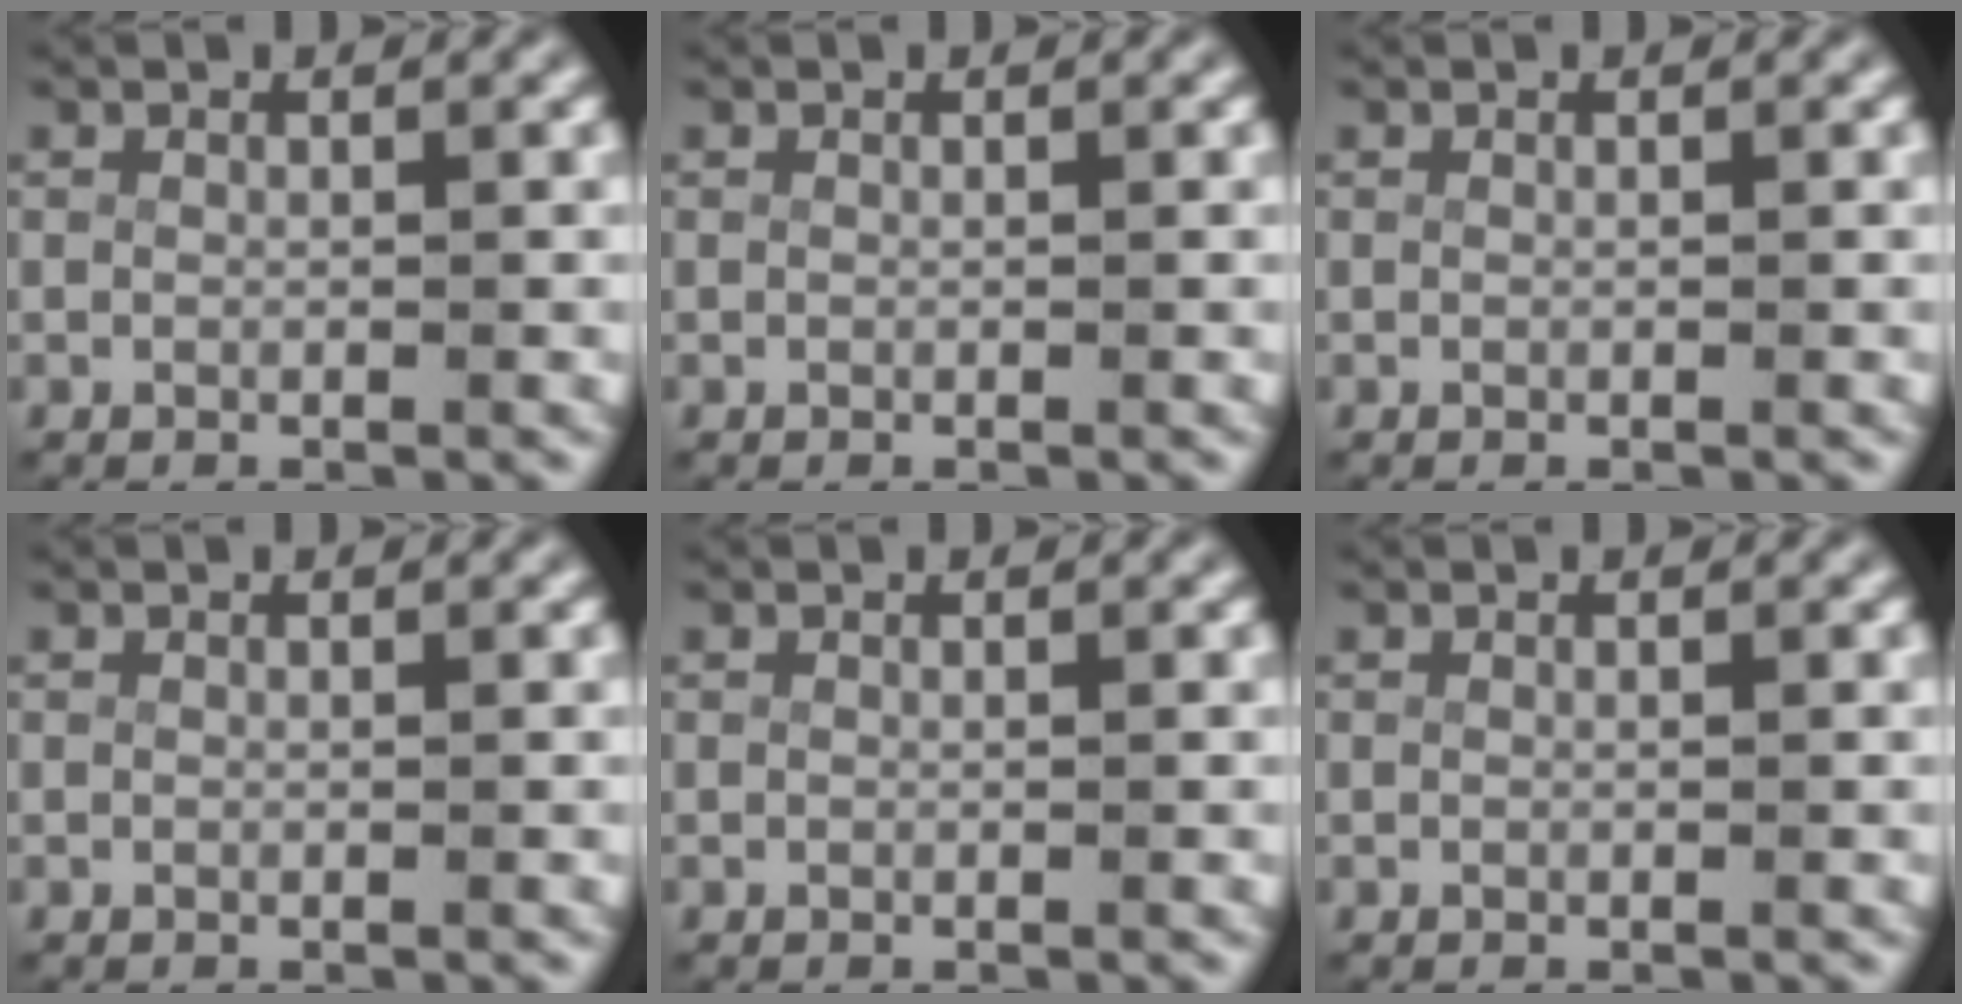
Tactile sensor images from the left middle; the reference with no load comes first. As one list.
[{"total": 0.0}, {"total": 0.0}, {"total": 0.0}, {"total": 0.0}, {"total": 0.0}]